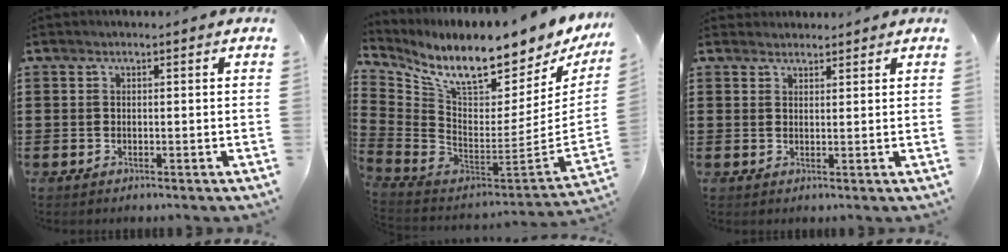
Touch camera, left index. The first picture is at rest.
{"total": 10.6, "force": [8.5, 1.2, 6.3], "torque": [-0.142, -0.085, 0.140]}
{"total": 1.8, "force": [1.7, 0.6, -0.1], "torque": [-0.002, 0.004, 0.034]}